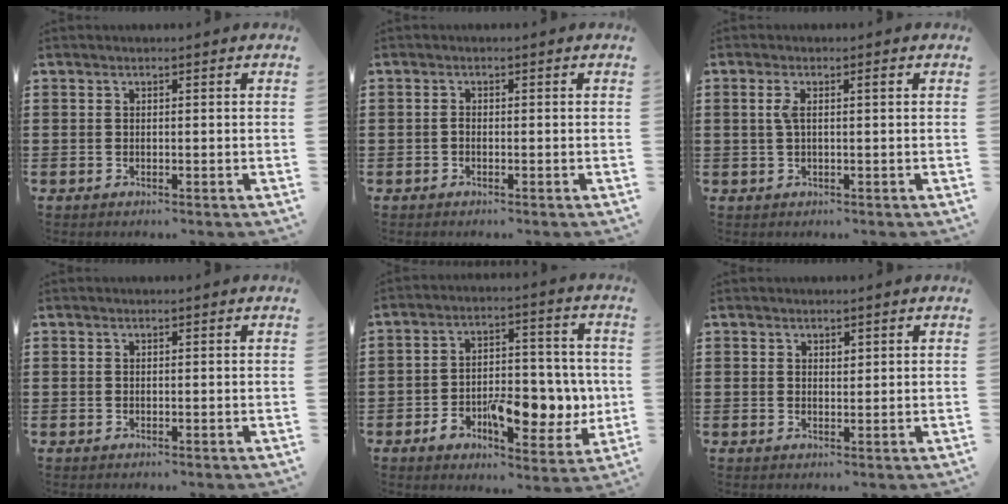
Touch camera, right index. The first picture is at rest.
{"total": 0.6, "force": [-0.4, 0.3, 0.4], "torque": [-0.011, -0.003, -0.007]}
{"total": 2.5, "force": [0.4, 0.5, 2.4], "torque": [-0.054, -0.002, 0.002]}
{"total": 0.0}
{"total": 11.3, "force": [-3.0, 6.4, 8.8], "torque": [-0.133, 0.009, -0.047]}
{"total": 1.1, "force": [0.9, 0.6, 0.3], "torque": [-0.006, 0.003, 0.017]}